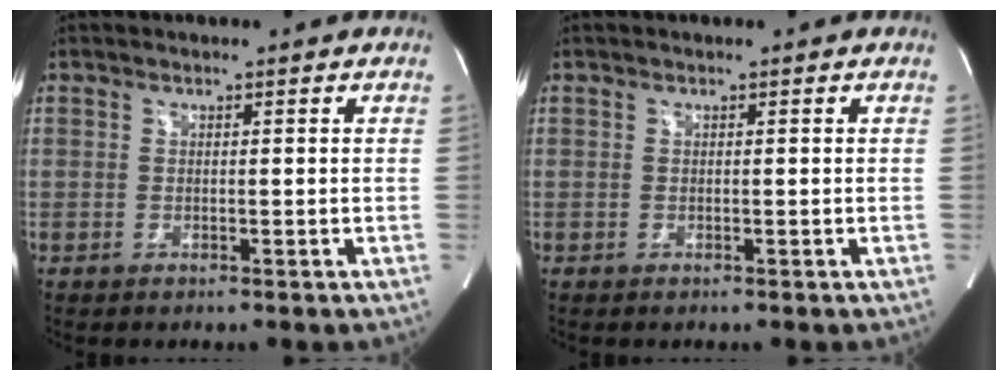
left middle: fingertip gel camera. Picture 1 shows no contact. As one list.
[{"total": 0.0}]